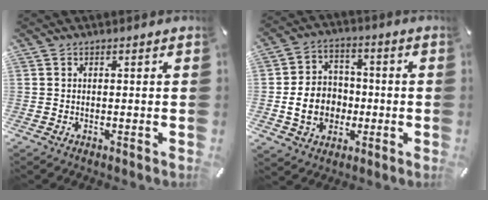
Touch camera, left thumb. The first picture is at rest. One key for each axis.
{"total": 11.0, "fx": -2.0, "fy": 9.3, "fz": 5.5, "tx": -0.121, "ty": 0.022, "tz": -0.034}